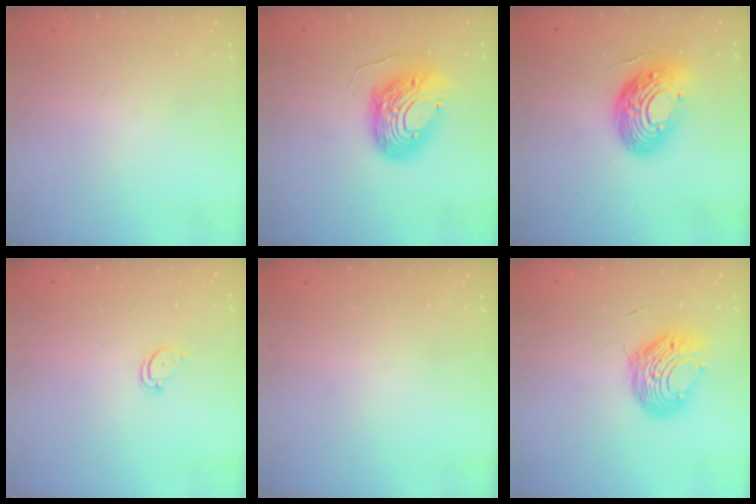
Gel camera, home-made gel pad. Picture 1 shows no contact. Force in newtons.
{"total": 19.1, "press": 19.0, "slide": 1.8}
{"total": 18.7, "press": 18.7, "slide": 1.6}
{"total": 2.3, "press": 2.3, "slide": 0.2}
{"total": 0.0}
{"total": 11.1, "press": 11.1, "slide": 0.9}